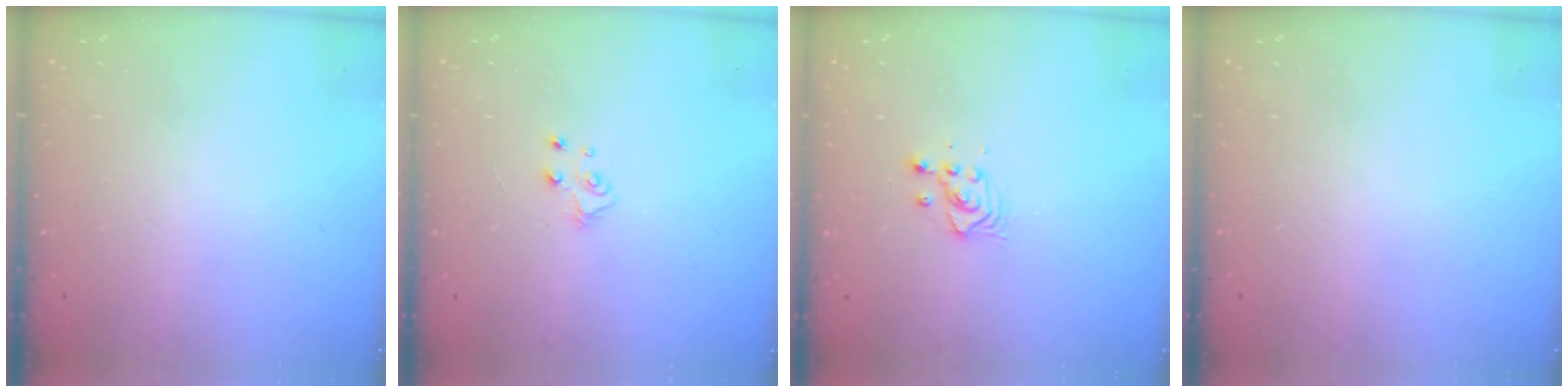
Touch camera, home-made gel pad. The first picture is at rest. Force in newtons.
{"total": 4.0, "press": 4.0, "slide": 0.2}
{"total": 3.7, "press": 3.7, "slide": 0.3}
{"total": 0.0}